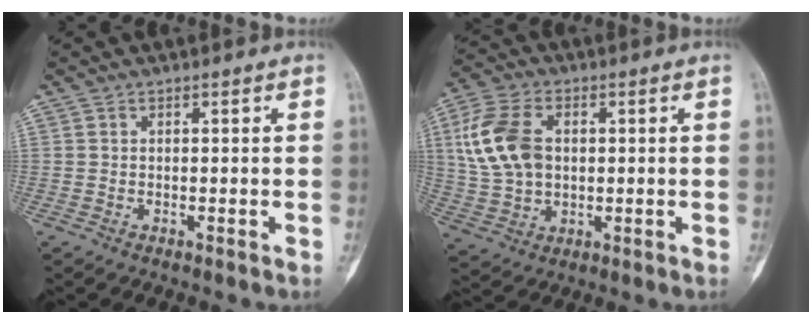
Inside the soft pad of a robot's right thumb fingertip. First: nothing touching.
{"total": 12.9, "force": [2.2, 8.7, 9.3], "torque": [-0.179, 0.002, 0.041]}